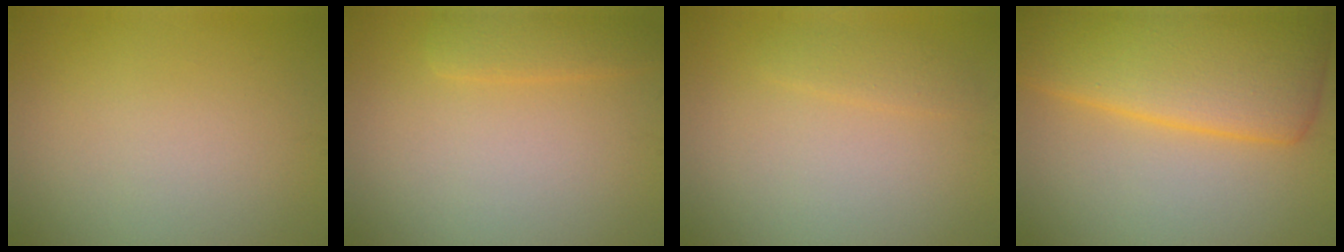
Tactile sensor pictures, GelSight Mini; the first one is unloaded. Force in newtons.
{"total": 2.2, "press": 2.2, "slide": 0.1}
{"total": 1.4, "press": 1.4, "slide": 0.0}
{"total": 11.0, "press": 10.9, "slide": 0.4}